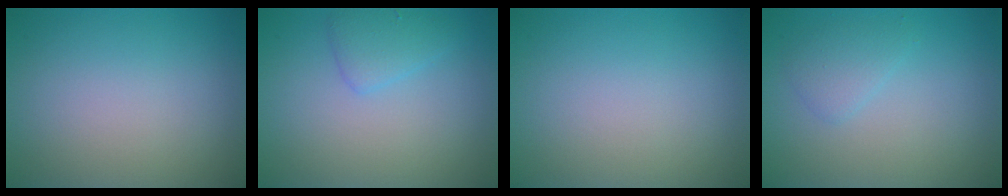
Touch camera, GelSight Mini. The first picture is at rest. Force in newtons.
{"total": 1.8, "press": 1.8, "slide": 0.2}
{"total": 0.0}
{"total": 1.6, "press": 1.6, "slide": 0.0}